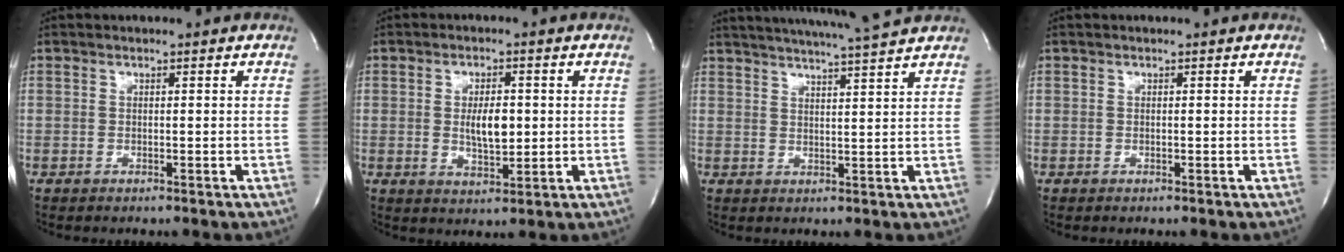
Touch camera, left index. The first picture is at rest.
{"total": 5.2, "force": [0.3, 2.0, 4.8], "torque": [-0.084, -0.005, 0.009]}
{"total": 12.2, "force": [11.1, -1.0, 5.1], "torque": [-0.090, -0.001, 0.149]}
{"total": 0.0}